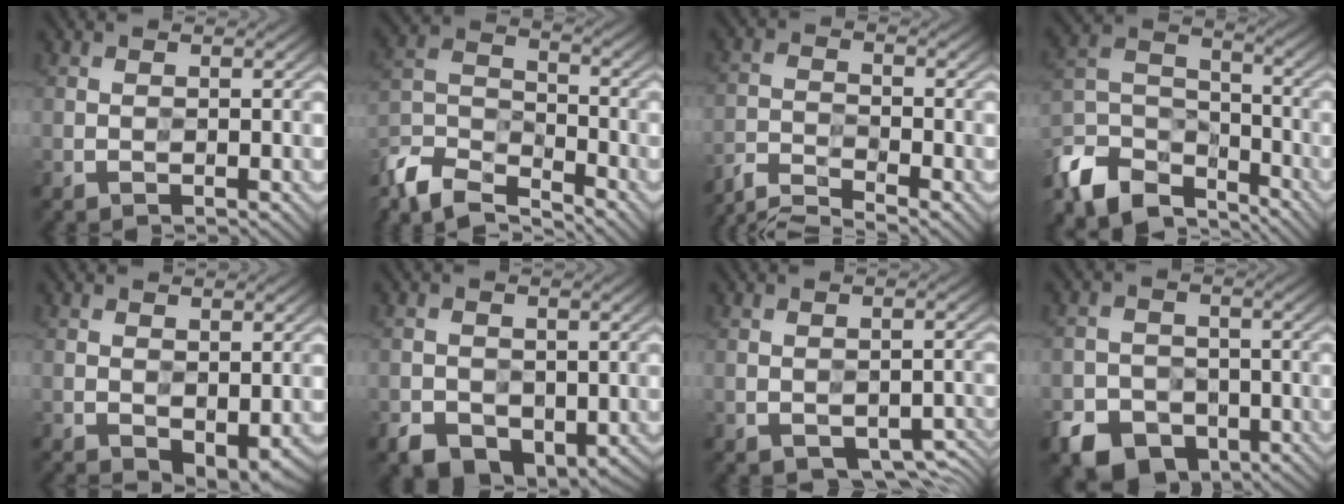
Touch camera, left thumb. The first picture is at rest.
{"total": 10.8, "force": [-8.6, 3.6, 5.4], "torque": [-0.123, -0.015, -0.174]}
{"total": 6.3, "force": [-5.8, 1.0, 2.3], "torque": [-0.048, -0.011, -0.117]}
{"total": 12.4, "force": [-9.5, 5.8, 5.6], "torque": [-0.139, -0.007, -0.188]}
{"total": 4.3, "force": [-2.0, 2.1, 3.1], "torque": [-0.049, -0.016, -0.024]}
{"total": 4.7, "force": [-2.1, 3.4, 2.5], "torque": [-0.039, -0.016, -0.036]}
{"total": 4.4, "force": [-2.4, 2.4, 2.9], "torque": [-0.036, -0.006, -0.027]}
{"total": 6.6, "force": [-4.1, 4.6, 2.4], "torque": [-0.042, -0.014, -0.076]}